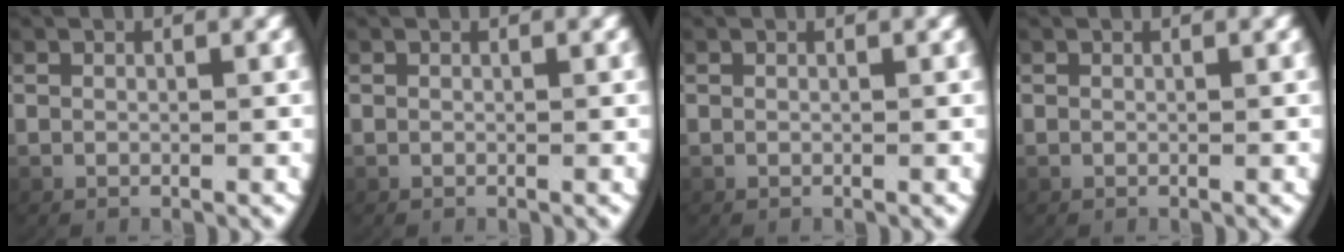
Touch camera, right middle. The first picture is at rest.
{"total": 0.0}
{"total": 0.0}
{"total": 0.0}